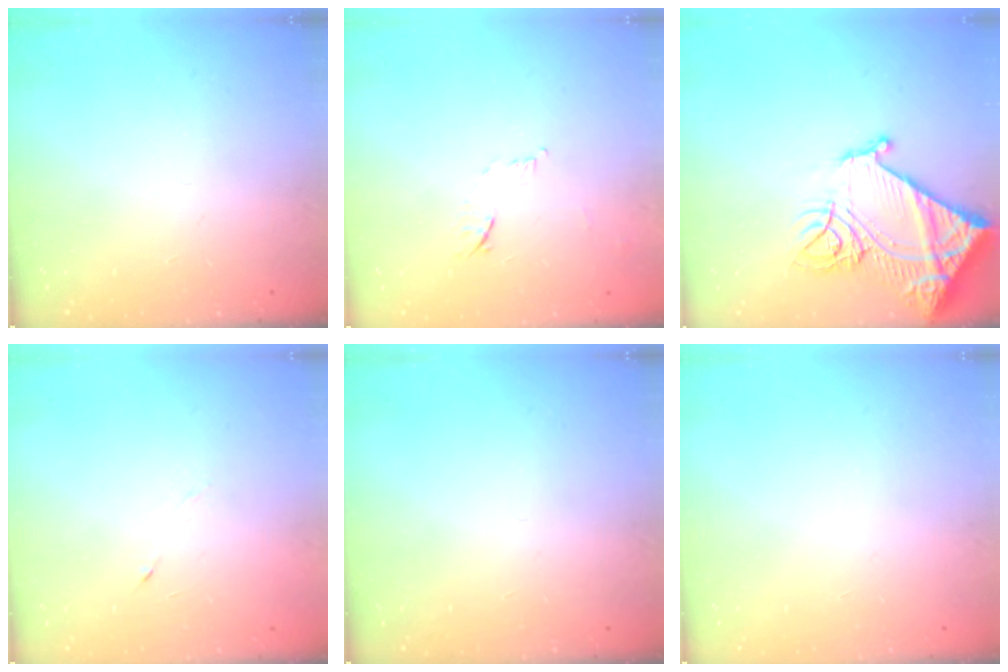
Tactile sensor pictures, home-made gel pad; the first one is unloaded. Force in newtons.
{"total": 7.6, "press": 7.6, "slide": 0.9}
{"total": 18.3, "press": 18.1, "slide": 2.2}
{"total": 3.4, "press": 3.2, "slide": 0.9}
{"total": 0.0}
{"total": 0.0}